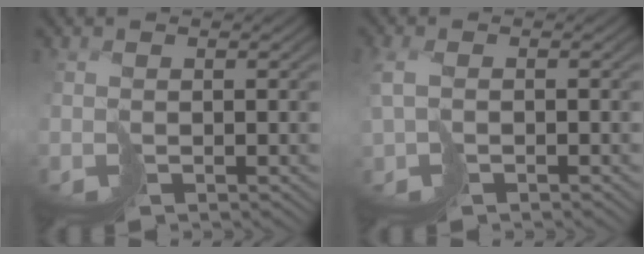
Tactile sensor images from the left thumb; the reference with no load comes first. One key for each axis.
{"total": 3.1, "fx": -0.5, "fy": 1.8, "fz": 2.5, "tx": -0.059, "ty": 0.005, "tz": -0.010}